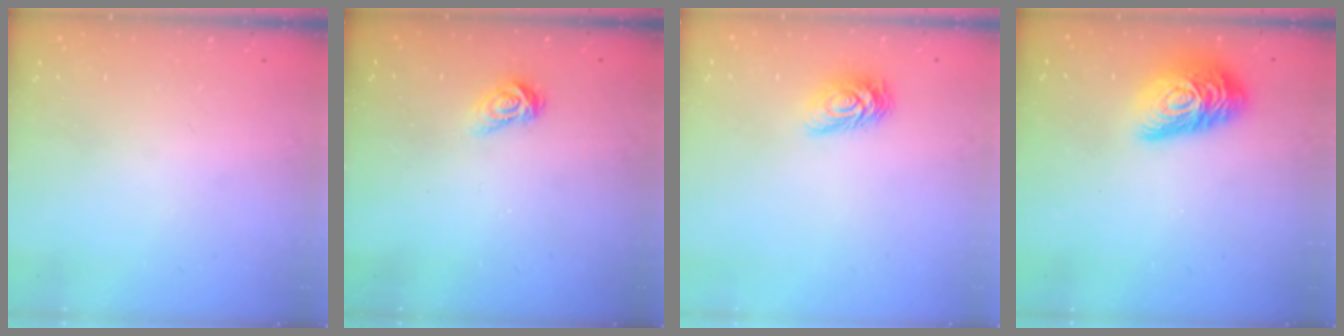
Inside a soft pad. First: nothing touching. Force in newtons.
{"total": 3.8, "press": 3.8, "slide": 0.4}
{"total": 5.6, "press": 5.6, "slide": 0.1}
{"total": 14.7, "press": 14.7, "slide": 0.9}